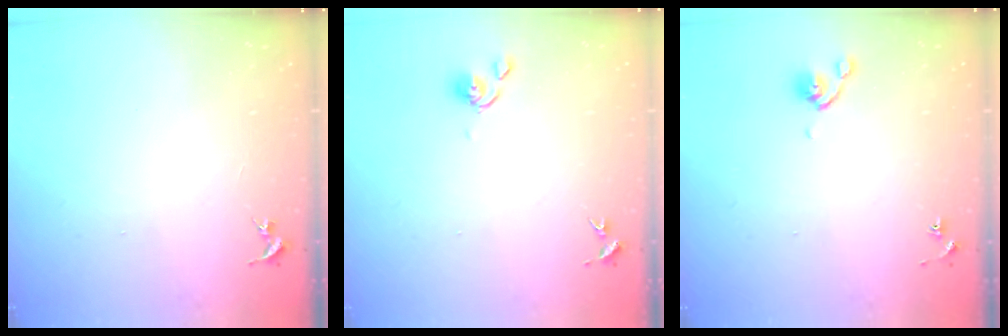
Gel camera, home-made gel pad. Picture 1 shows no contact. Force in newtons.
{"total": 4.3, "press": 4.2, "slide": 0.6}
{"total": 4.8, "press": 4.7, "slide": 1.1}